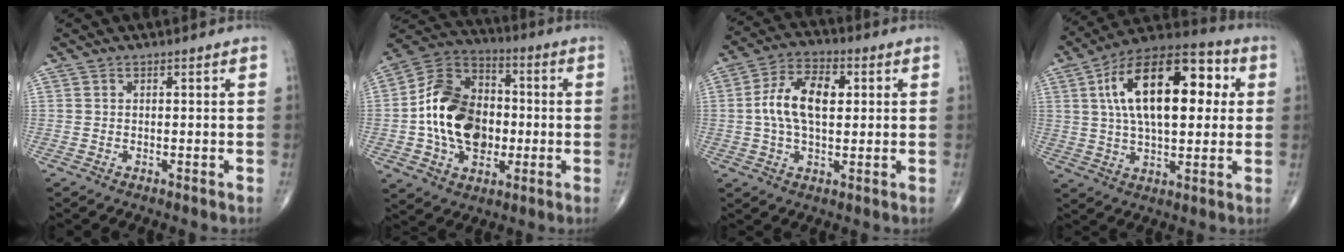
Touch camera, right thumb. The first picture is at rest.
{"total": 19.1, "force": [-1.6, 13.6, 13.4], "torque": [-0.206, 0.029, -0.027]}
{"total": 11.3, "force": [1.4, 6.2, 9.4], "torque": [-0.170, 0.017, 0.020]}
{"total": 22.3, "force": [4.8, 10.9, 18.9], "torque": [-0.292, 0.020, 0.066]}